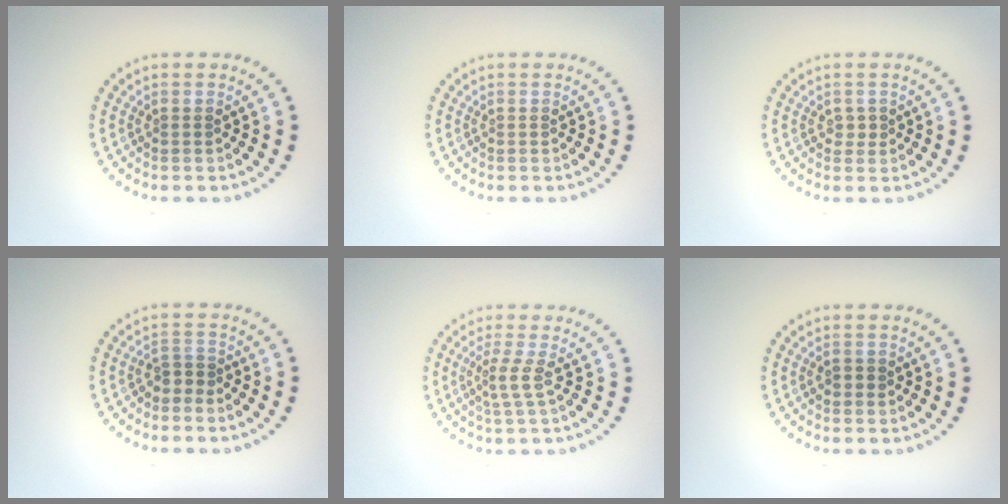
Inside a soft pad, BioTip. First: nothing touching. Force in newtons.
{"total": 0.0}
{"total": 1.0, "press": 1.0, "slide": 0.4}
{"total": 1.5, "press": 1.2, "slide": 0.9}
{"total": 2.0, "press": 1.3, "slide": 1.5}
{"total": 1.1, "press": 1.1, "slide": 0.2}